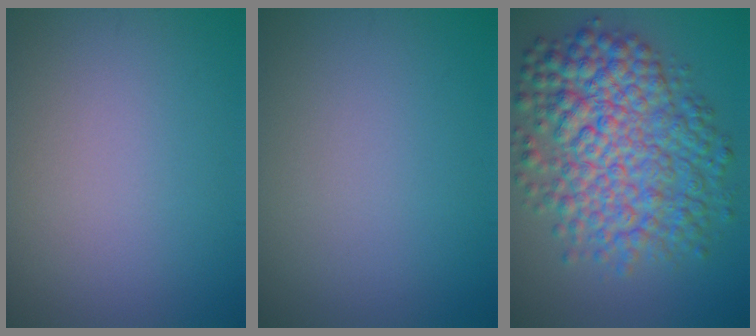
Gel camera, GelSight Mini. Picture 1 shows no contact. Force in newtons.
{"total": 0.0}
{"total": 9.9, "press": 9.9, "slide": 0.1}